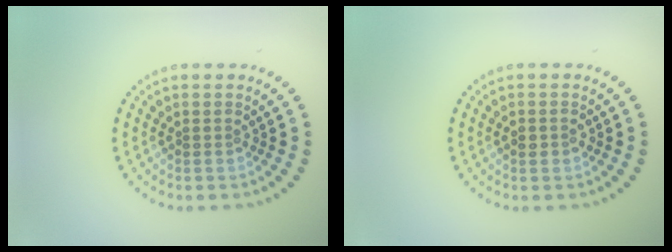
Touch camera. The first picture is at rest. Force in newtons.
{"total": 1.5, "press": 1.5, "slide": 0.1}